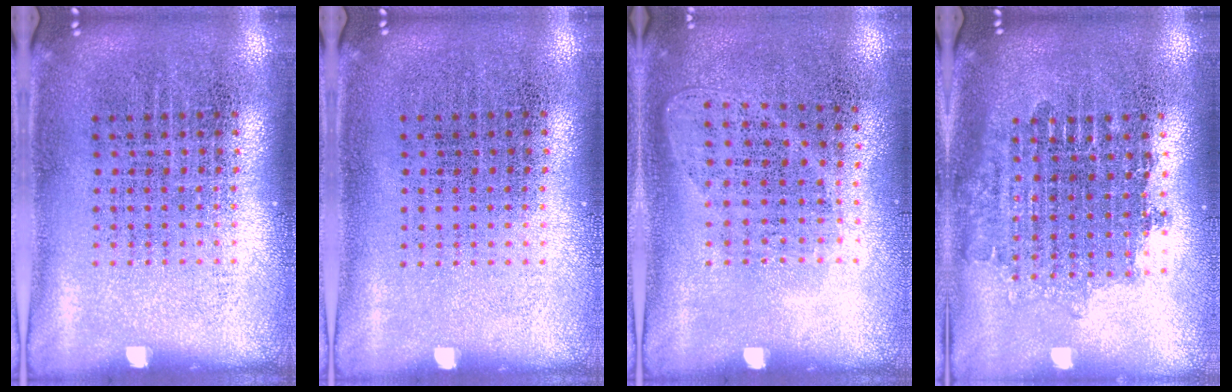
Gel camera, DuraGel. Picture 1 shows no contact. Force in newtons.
{"total": 0.0}
{"total": 1.0, "press": 0.8, "slide": 0.5}
{"total": 1.7, "press": 1.4, "slide": 1.0}